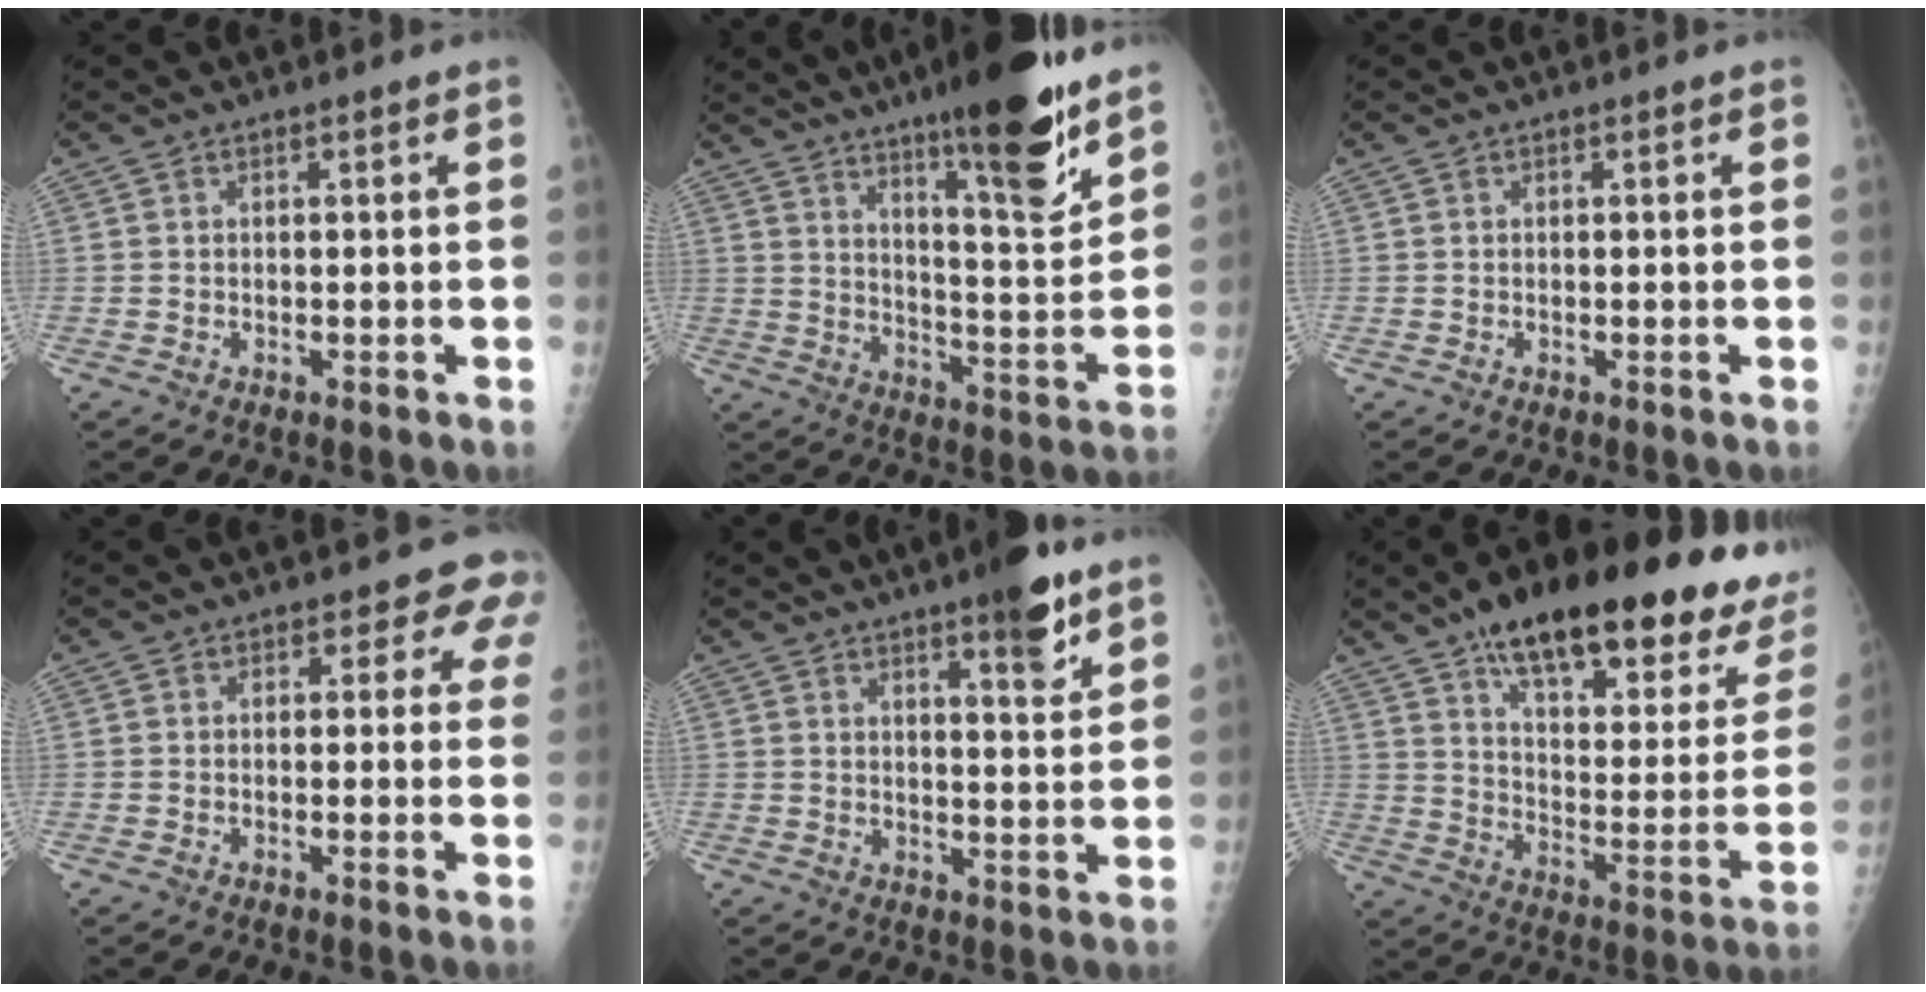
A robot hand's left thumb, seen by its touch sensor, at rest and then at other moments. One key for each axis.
{"total": 19.5, "fx": 13.3, "fy": 3.2, "fz": 13.9, "tx": -0.178, "ty": -0.087, "tz": 0.210}
{"total": 0.0}
{"total": 4.6, "fx": 3.1, "fy": 3.0, "fz": 1.7, "tx": 0.019, "ty": -0.011, "tz": 0.012}
{"total": 8.1, "fx": 5.3, "fy": 1.6, "fz": 5.9, "tx": -0.072, "ty": -0.031, "tz": 0.073}
{"total": 31.7, "fx": 20.7, "fy": 10.0, "fz": 21.8, "tx": -0.277, "ty": -0.056, "tz": 0.292}